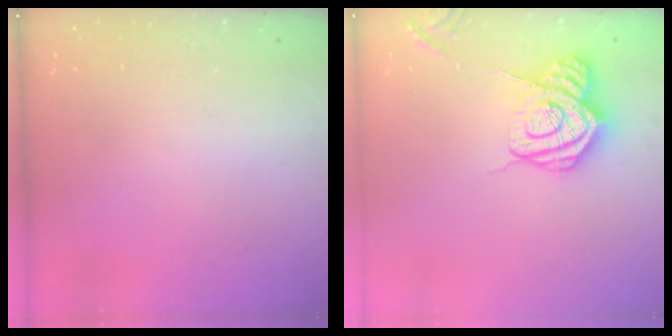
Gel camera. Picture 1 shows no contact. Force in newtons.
{"total": 14.1, "press": 14.0, "slide": 1.3}